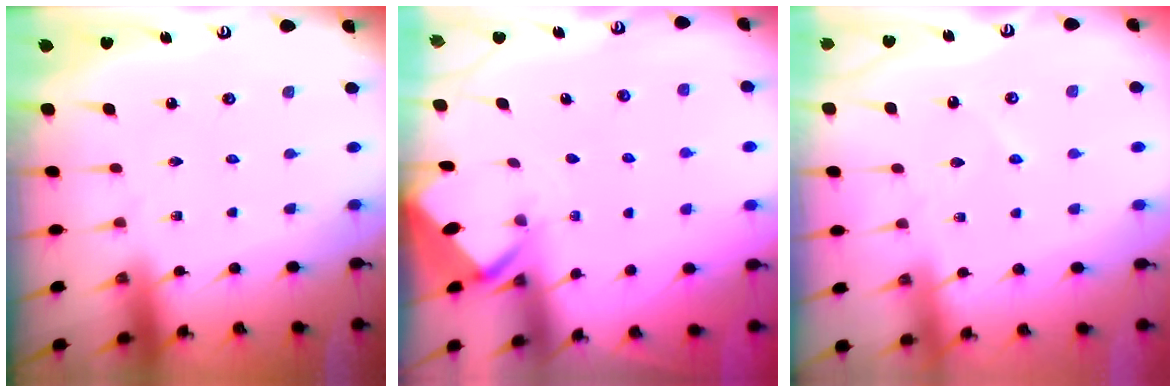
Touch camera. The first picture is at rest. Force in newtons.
{"total": 2.5, "press": 2.5, "slide": 0.1}
{"total": 2.5, "press": 2.5, "slide": 0.3}